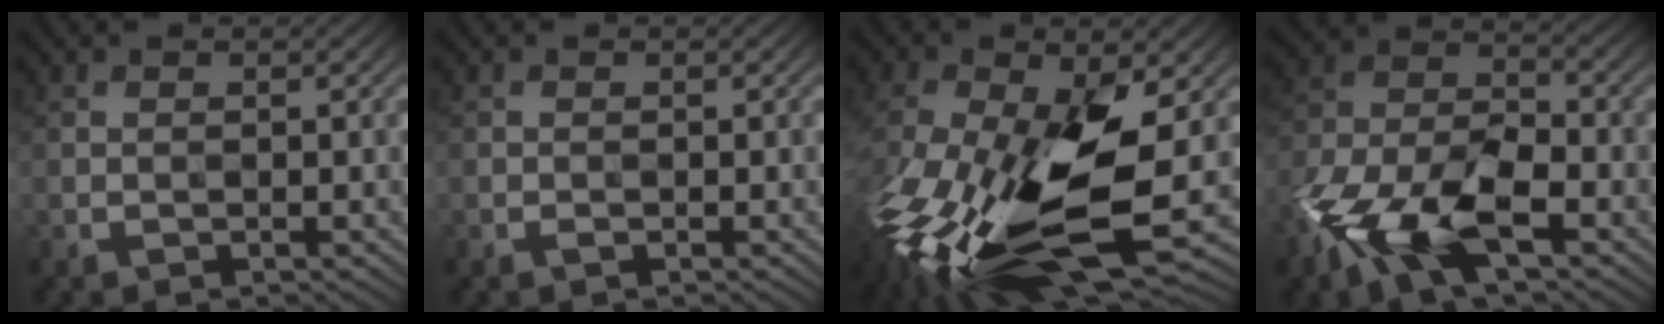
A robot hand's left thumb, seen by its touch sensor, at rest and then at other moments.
{"total": 0.6, "force": [-0.3, 0.5, 0.2], "torque": [-0.002, -0.004, -0.008]}
{"total": 17.7, "force": [-5.9, 7.5, 15.0], "torque": [-0.341, -0.056, -0.096]}
{"total": 12.0, "force": [-6.2, 6.1, 8.3], "torque": [-0.187, -0.014, -0.131]}